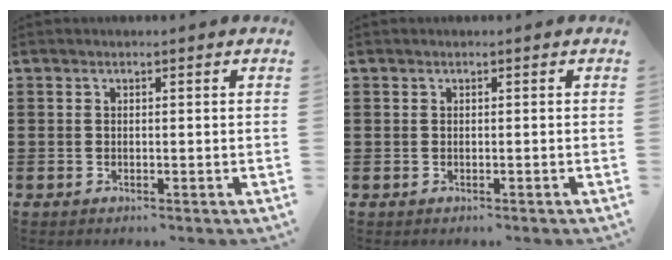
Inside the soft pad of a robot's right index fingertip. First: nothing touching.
{"total": 0.0}